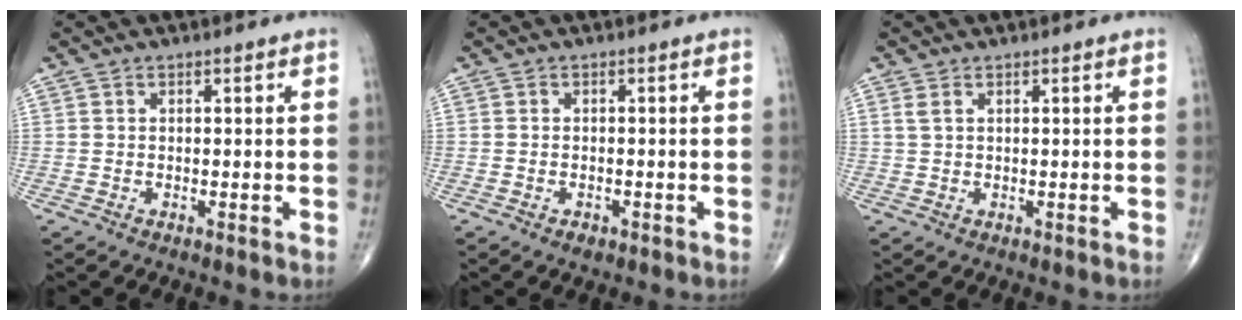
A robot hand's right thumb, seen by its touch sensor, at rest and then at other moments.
{"total": 1.4, "force": [-0.9, 0.8, 0.8], "torque": [-0.013, 0.004, -0.010]}
{"total": 1.4, "force": [0.6, 0.8, 1.0], "torque": [-0.029, 0.009, 0.020]}